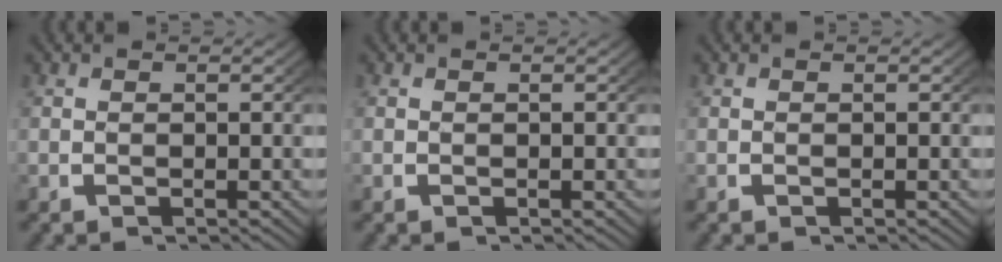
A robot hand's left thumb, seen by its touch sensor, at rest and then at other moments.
{"total": 0.0}
{"total": 0.0}